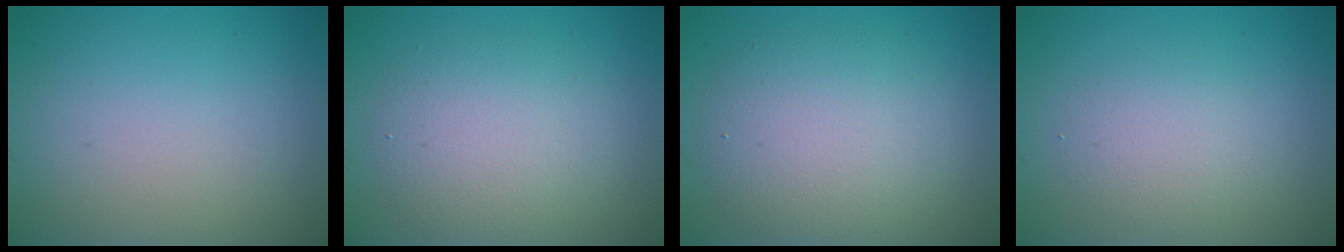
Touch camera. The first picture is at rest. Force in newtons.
{"total": 4.6, "press": 4.6, "slide": 0.4}
{"total": 5.6, "press": 5.6, "slide": 0.6}
{"total": 2.3, "press": 2.3, "slide": 0.2}